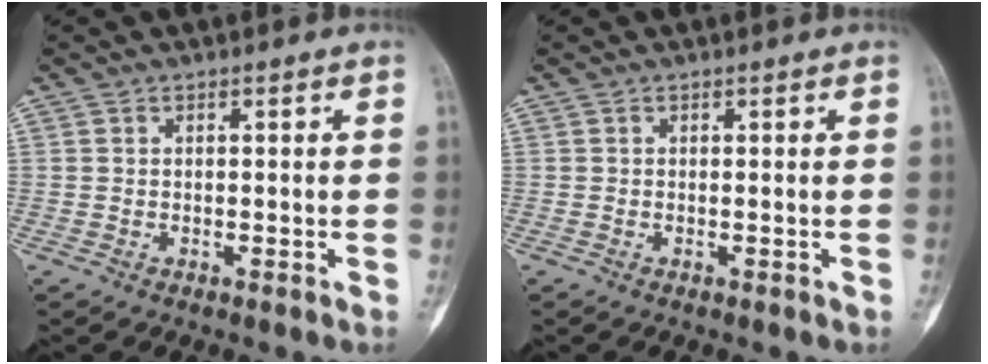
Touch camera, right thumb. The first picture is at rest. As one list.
[{"total": 0.0}]